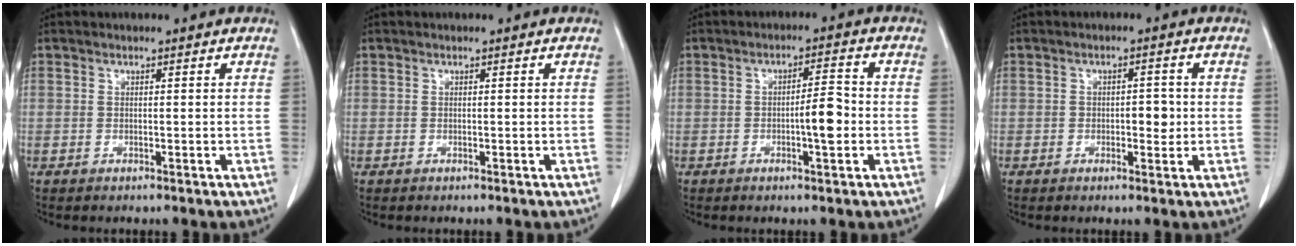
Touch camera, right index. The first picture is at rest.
{"total": 0.0}
{"total": 4.7, "force": [-1.0, 0.7, 4.5], "torque": [-0.071, 0.004, -0.014]}
{"total": 2.9, "force": [-0.2, 1.4, 2.5], "torque": [-0.031, 0.002, -0.001]}